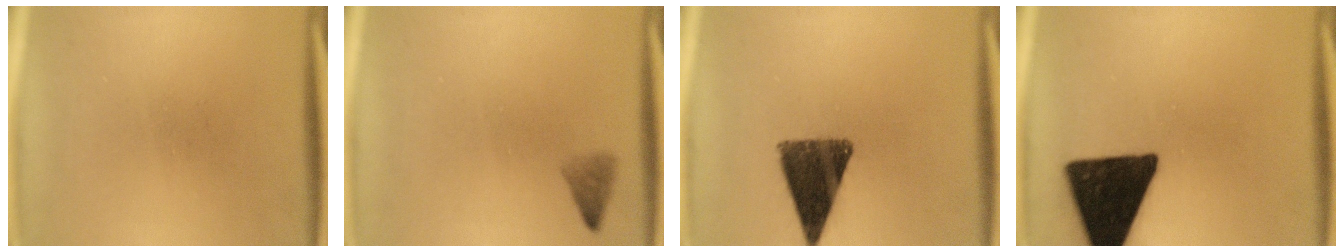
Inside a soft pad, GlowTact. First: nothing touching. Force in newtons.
{"total": 1.6}
{"total": 11.7}
{"total": 18.0}